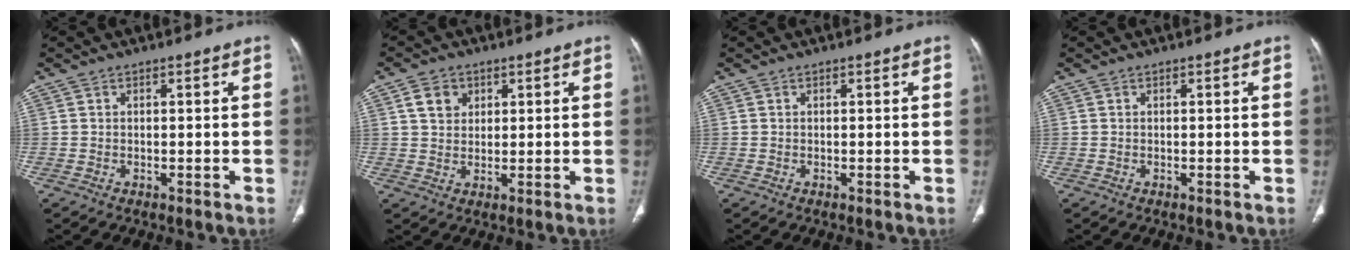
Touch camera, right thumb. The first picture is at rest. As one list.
[{"total": 4.9, "force": [2.0, 3.8, 2.2], "torque": [-0.017, -0.008, 0.038]}, {"total": 0.0}, {"total": 0.0}]